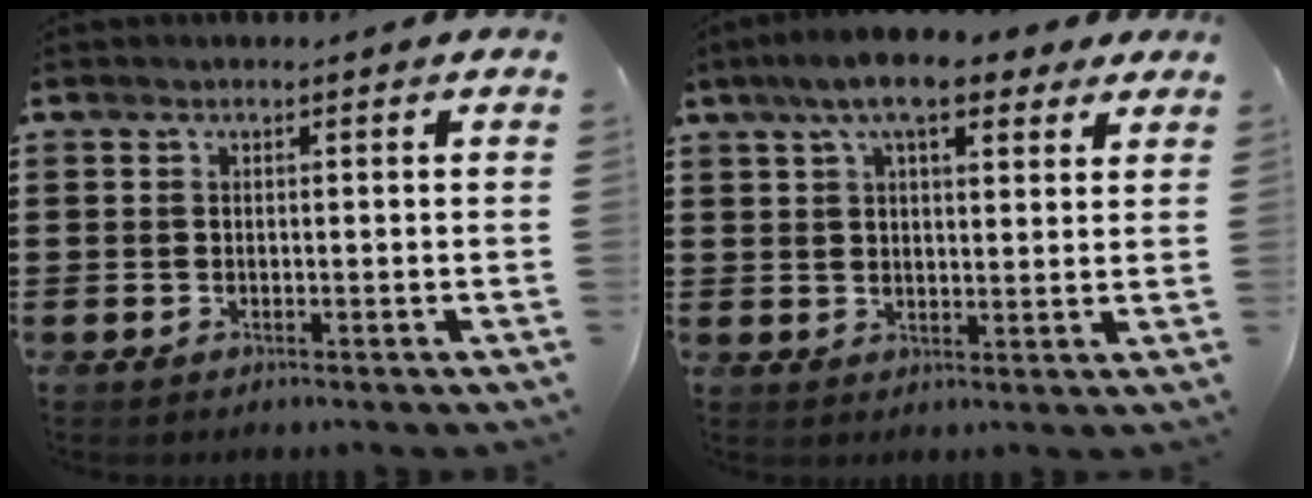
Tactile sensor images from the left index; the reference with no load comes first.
{"total": 9.1, "force": [6.4, 2.8, 5.9], "torque": [-0.123, 0.004, 0.114]}